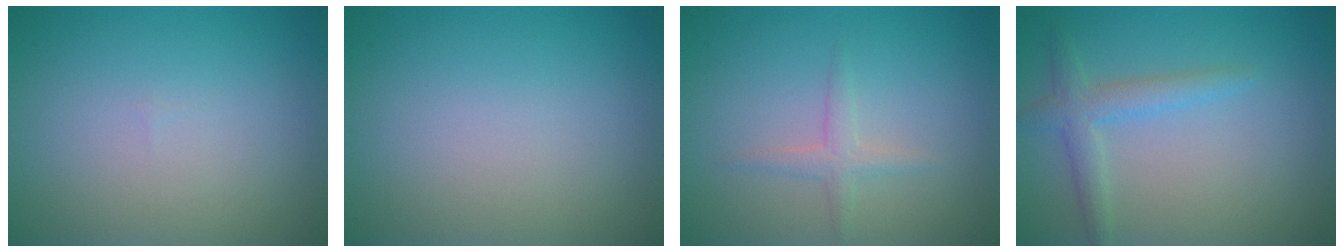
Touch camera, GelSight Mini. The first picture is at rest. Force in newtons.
{"total": 0.0}
{"total": 1.4, "press": 1.4, "slide": 0.1}
{"total": 2.5, "press": 2.5, "slide": 0.1}